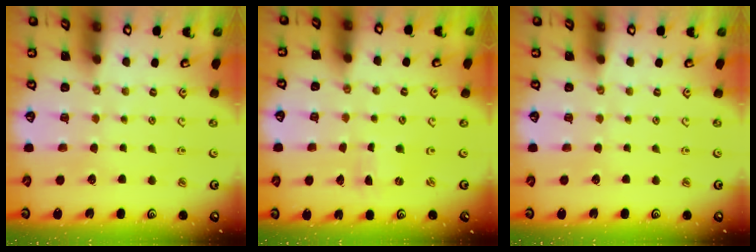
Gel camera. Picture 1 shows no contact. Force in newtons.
{"total": 0.0}
{"total": 0.0}